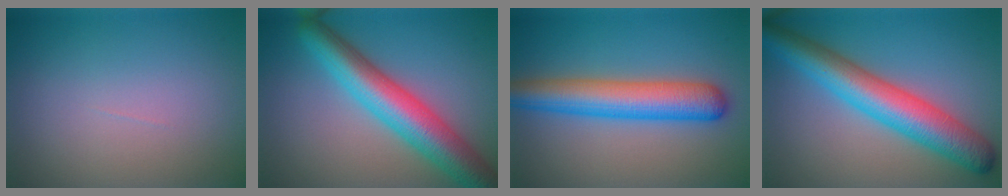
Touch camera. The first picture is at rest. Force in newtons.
{"total": 8.0, "press": 8.0, "slide": 0.1}
{"total": 6.8, "press": 6.8, "slide": 0.2}
{"total": 8.1, "press": 8.1, "slide": 0.1}